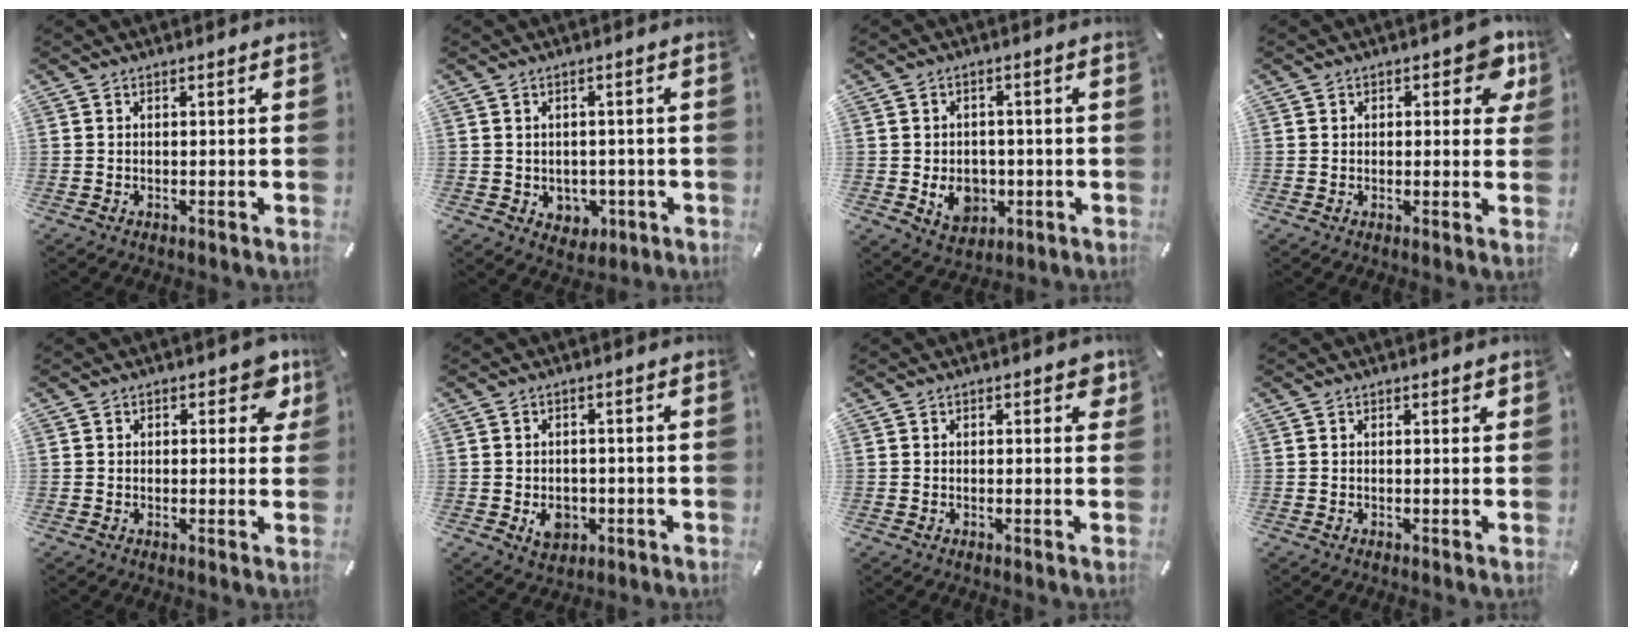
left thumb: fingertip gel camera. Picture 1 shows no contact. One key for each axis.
{"total": 3.8, "fx": -0.1, "fy": 3.7, "fz": 1.1, "tx": -0.008, "ty": 0.001, "tz": -0.001}
{"total": 7.7, "fx": -1.5, "fy": 6.3, "fz": 4.1, "tx": -0.067, "ty": 0.004, "tz": -0.025}
{"total": 6.5, "fx": 3.0, "fy": 3.8, "fz": 4.4, "tx": -0.036, "ty": -0.007, "tz": 0.043}
{"total": 5.3, "fx": 2.3, "fy": 3.3, "fz": 3.5, "tx": -0.026, "ty": -0.003, "tz": 0.032}
{"total": 5.4, "fx": -1.3, "fy": 4.5, "fz": 2.8, "tx": -0.027, "ty": -0.003, "tz": -0.022}
{"total": 2.4, "fx": 1.1, "fy": 1.5, "fz": 1.5, "tx": -0.008, "ty": -0.002, "tz": 0.013}
{"total": 0.8, "fx": 0.4, "fy": 0.6, "fz": 0.3, "tx": 0.003, "ty": 0.000, "tz": 0.005}